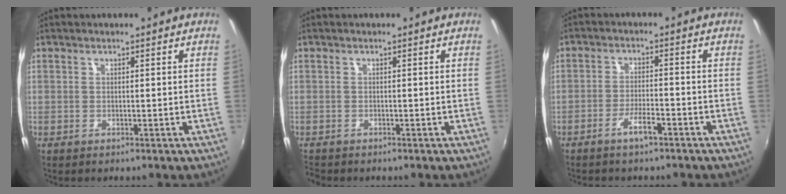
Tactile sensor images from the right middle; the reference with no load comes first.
{"total": 1.5, "force": [-1.4, 0.3, 0.4], "torque": [-0.010, -0.010, -0.023]}
{"total": 3.9, "force": [-2.9, 0.8, 2.4], "torque": [-0.060, 0.001, -0.052]}